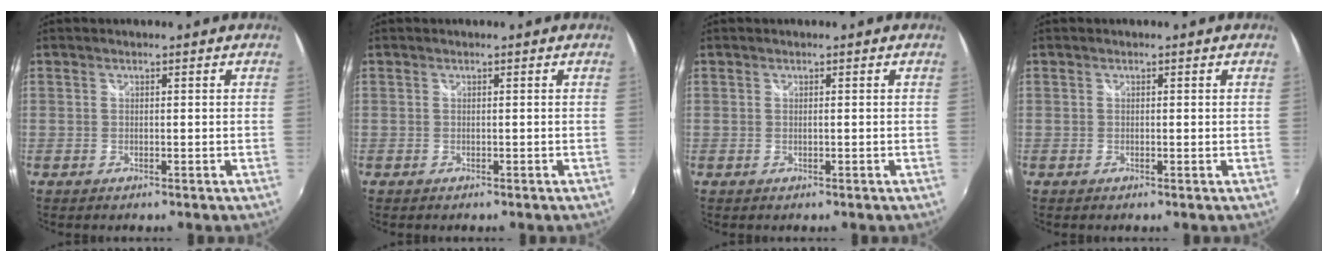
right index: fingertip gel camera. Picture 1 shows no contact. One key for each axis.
{"total": 0.0}
{"total": 0.0}
{"total": 0.0}